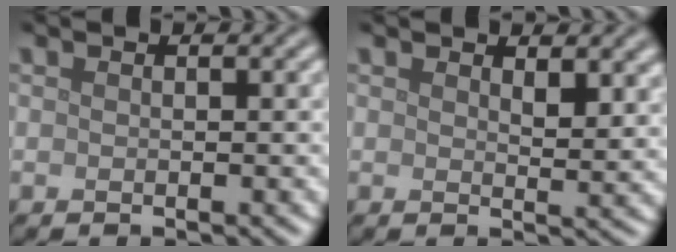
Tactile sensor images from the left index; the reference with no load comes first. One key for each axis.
{"total": 2.1, "fx": 1.4, "fy": 0.8, "fz": 1.4, "tx": -0.021, "ty": -0.006, "tz": 0.025}